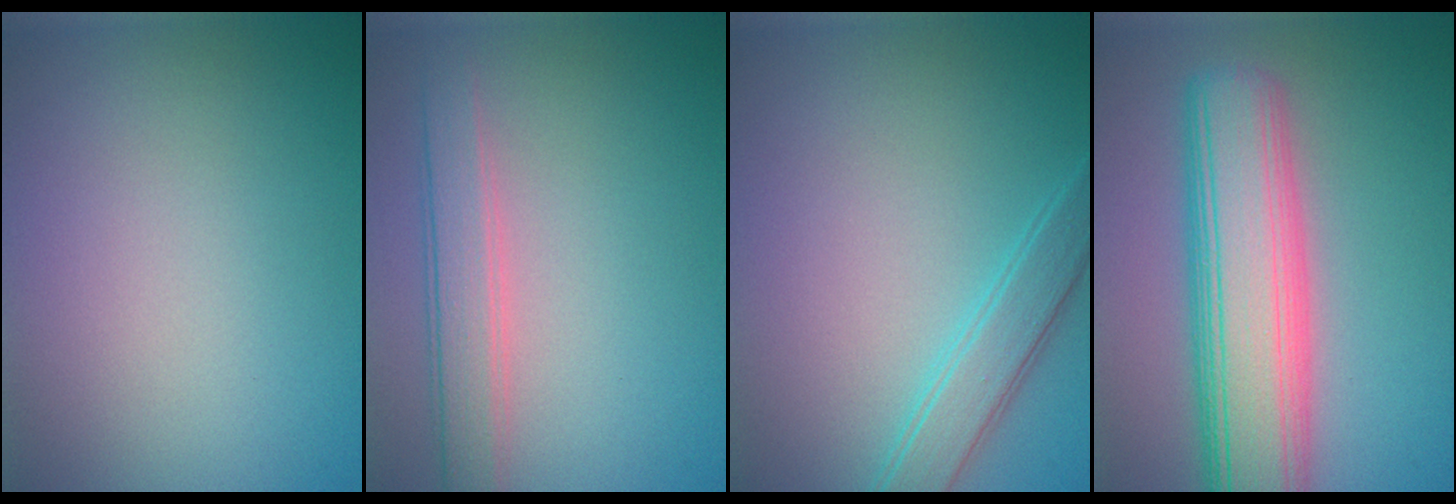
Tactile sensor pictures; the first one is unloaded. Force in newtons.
{"total": 3.0, "press": 3.0, "slide": 0.3}
{"total": 2.8, "press": 2.8, "slide": 0.2}
{"total": 9.4, "press": 9.4, "slide": 0.6}